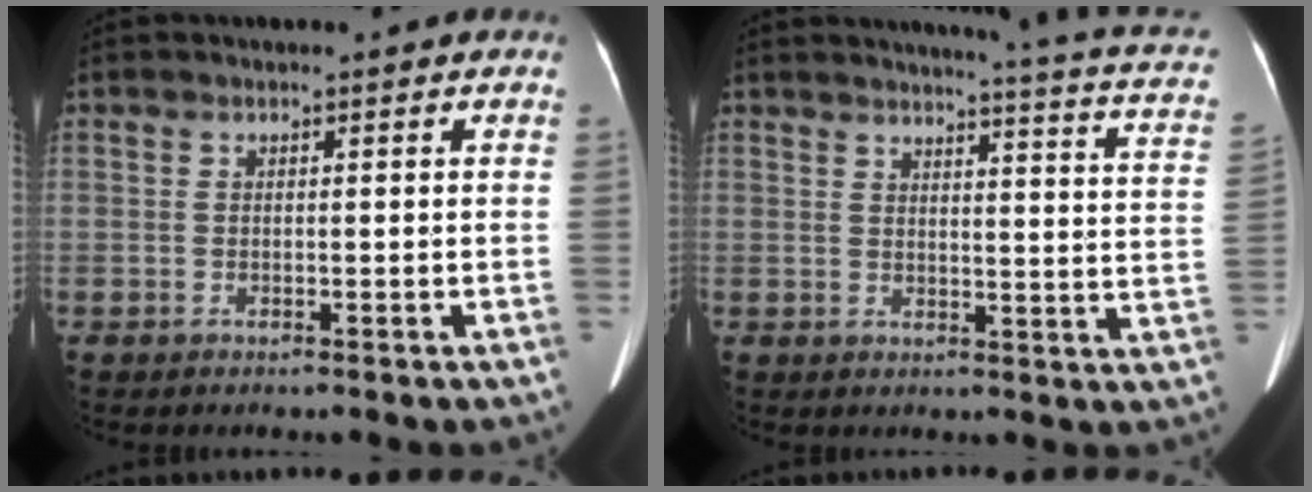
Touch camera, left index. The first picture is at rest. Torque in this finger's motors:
{"motor_torque": [-0.73, -1.41, 0.07, 0.05]}